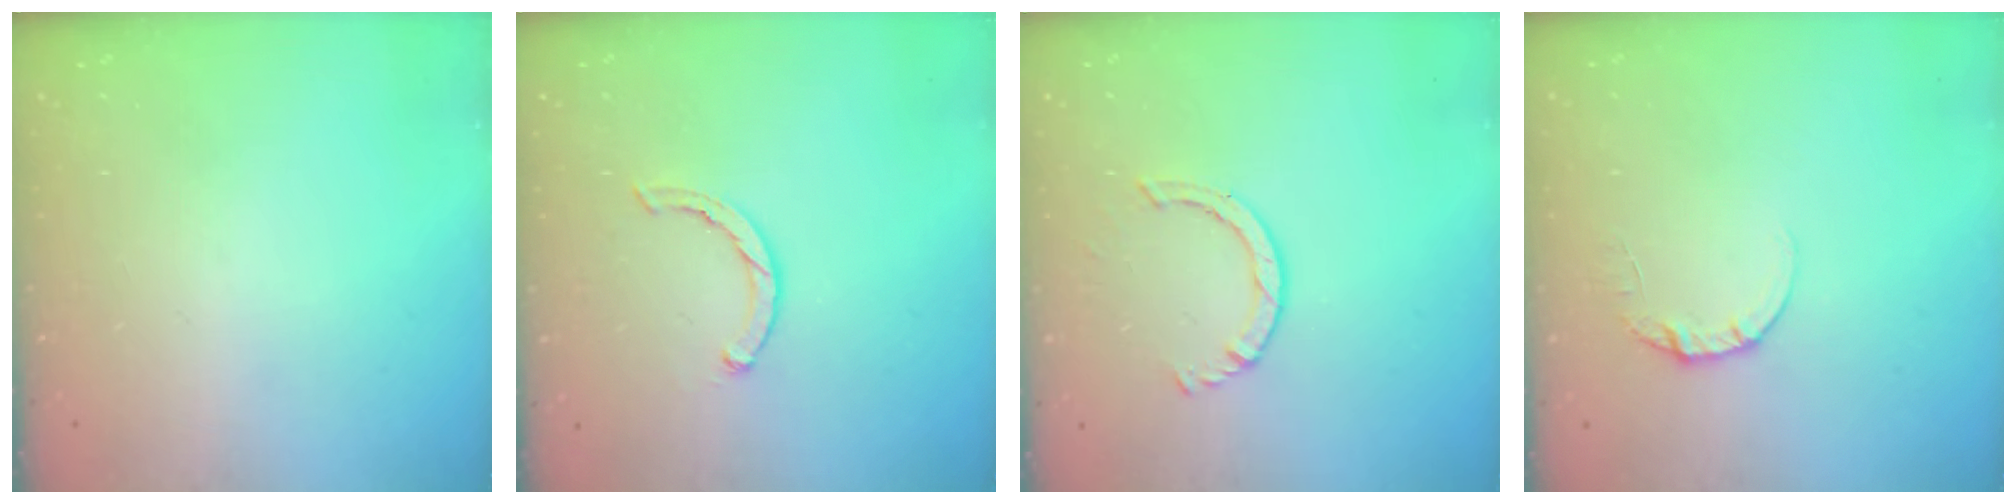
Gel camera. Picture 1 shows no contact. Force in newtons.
{"total": 2.3, "press": 2.2, "slide": 0.5}
{"total": 2.2, "press": 2.2, "slide": 0.4}
{"total": 3.6, "press": 3.6, "slide": 0.3}